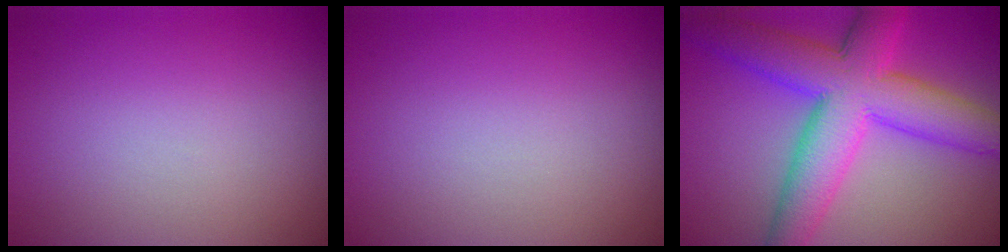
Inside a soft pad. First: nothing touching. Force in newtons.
{"total": 0.0}
{"total": 9.7, "press": 9.7, "slide": 0.2}